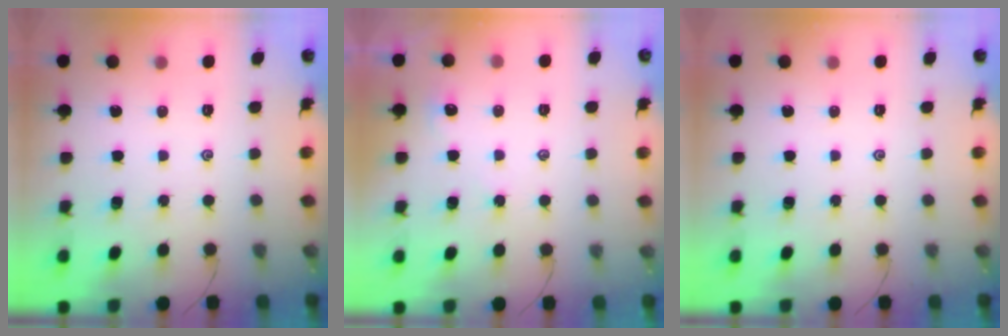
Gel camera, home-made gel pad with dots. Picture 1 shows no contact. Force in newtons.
{"total": 2.0, "press": 2.0, "slide": 0.3}
{"total": 0.0}